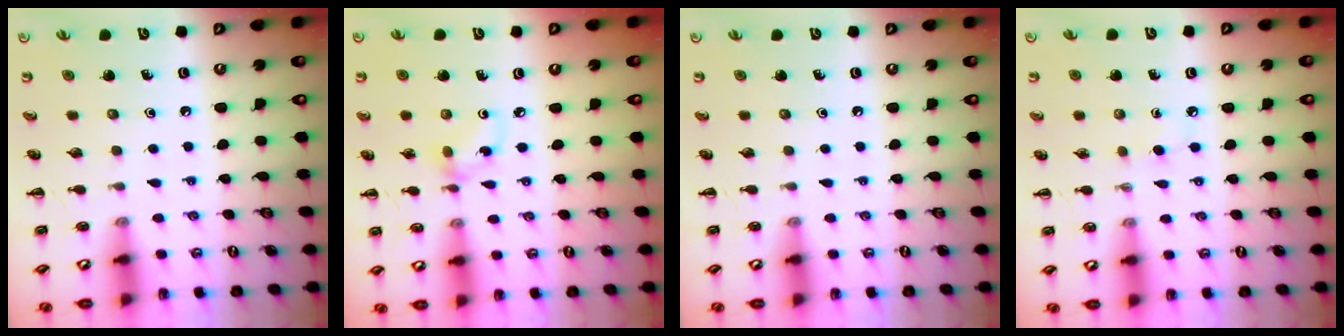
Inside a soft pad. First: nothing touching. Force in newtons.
{"total": 3.8, "press": 3.6, "slide": 1.3}
{"total": 0.0}
{"total": 2.4, "press": 2.2, "slide": 1.0}